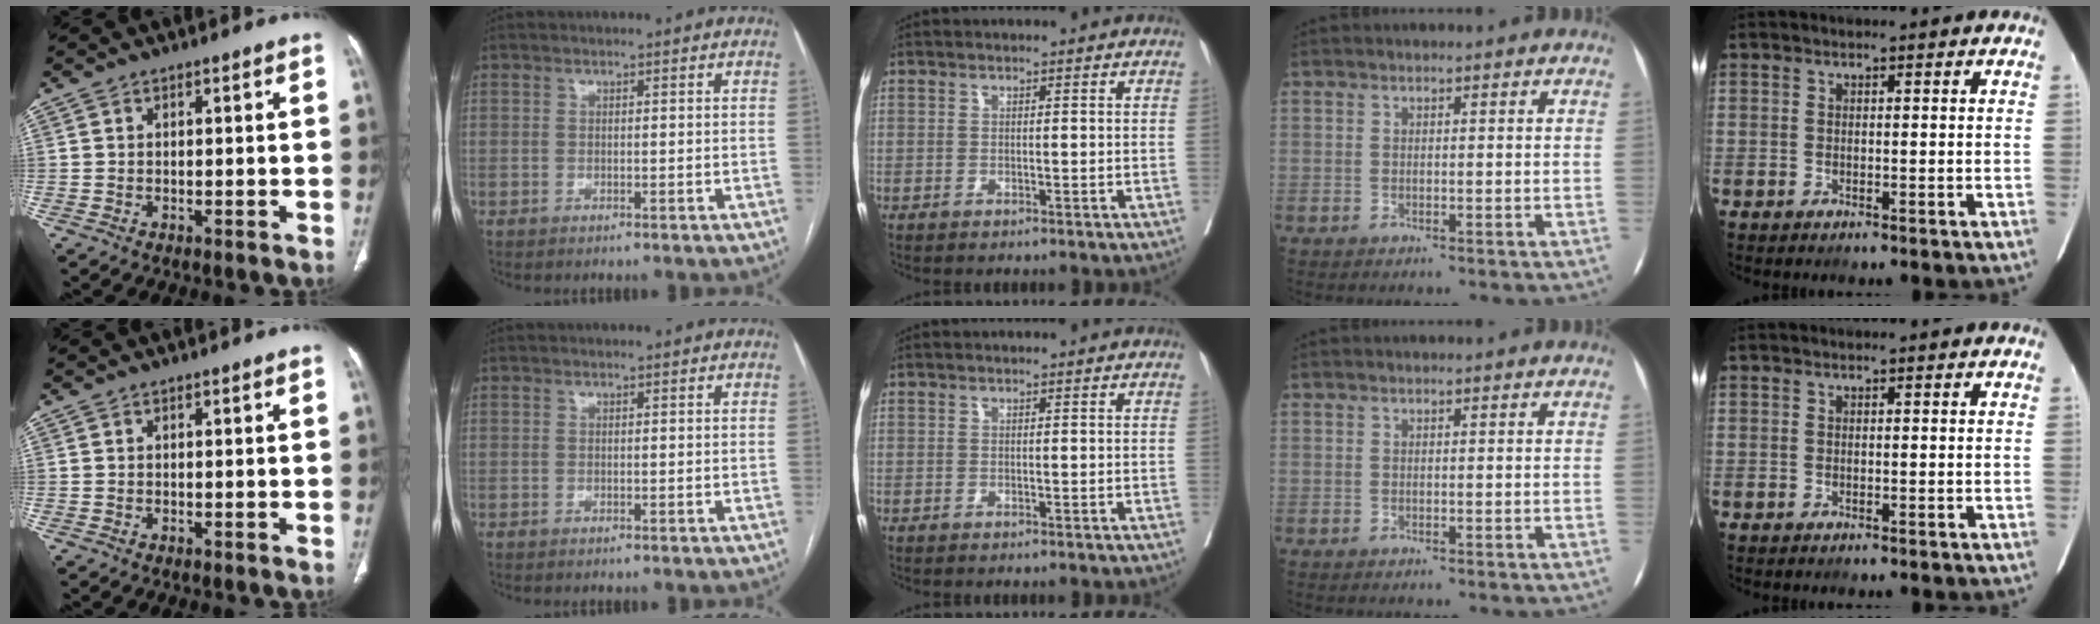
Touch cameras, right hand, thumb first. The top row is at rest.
{}